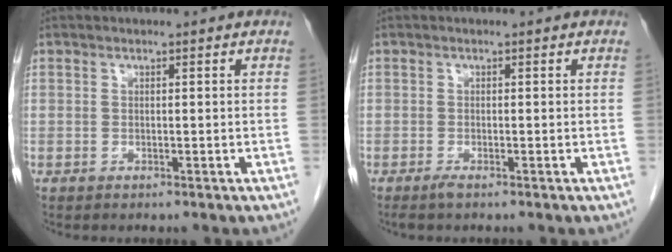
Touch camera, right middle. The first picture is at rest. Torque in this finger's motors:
{"motor_torque": [0.31, -0.07, -0.02, 0.02]}